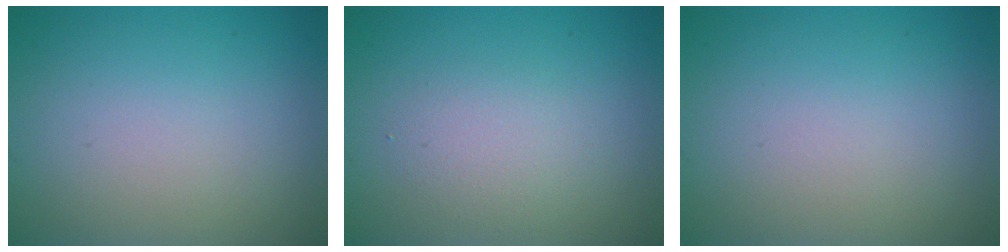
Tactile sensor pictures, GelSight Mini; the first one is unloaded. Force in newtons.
{"total": 2.1, "press": 2.1, "slide": 0.1}
{"total": 0.0}